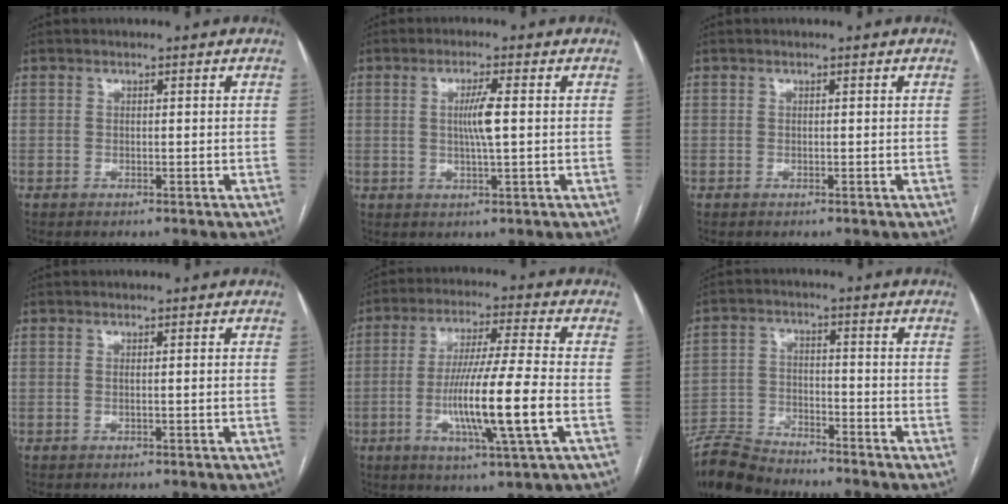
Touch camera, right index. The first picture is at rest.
{"total": 4.2, "force": [0.4, -0.1, 4.2], "torque": [-0.079, -0.004, 0.007]}
{"total": 0.0}
{"total": 0.8, "force": [-0.1, -0.2, 0.8], "torque": [-0.015, 0.000, 0.001]}
{"total": 13.9, "force": [-3.2, -0.4, 13.5], "torque": [-0.255, -0.013, -0.062]}
{"total": 8.4, "force": [-8.1, 1.4, 1.5], "torque": [-0.032, -0.011, -0.155]}